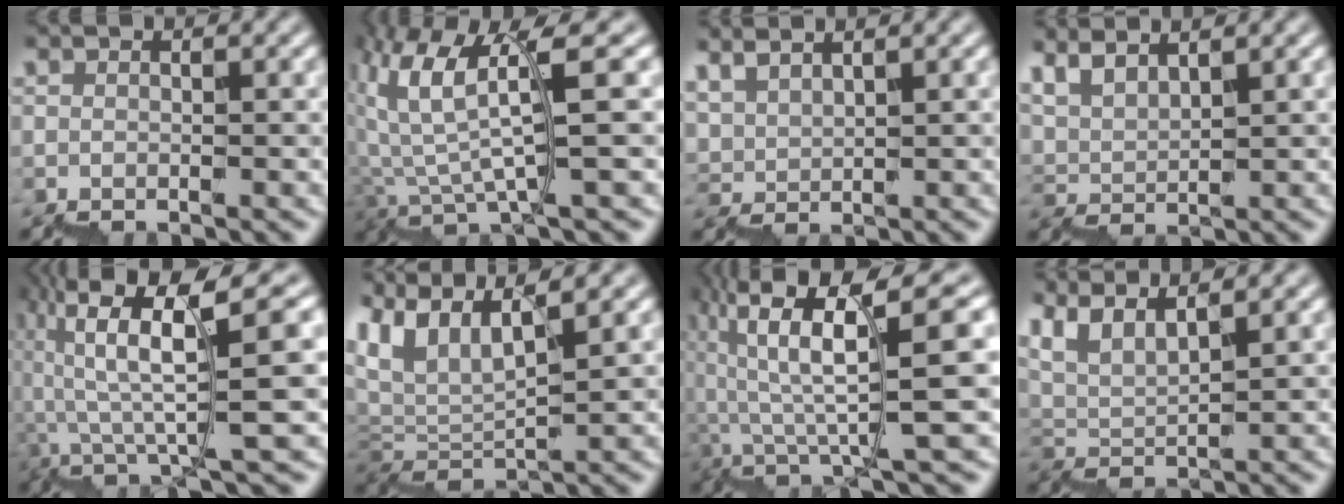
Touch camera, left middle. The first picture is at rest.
{"total": 6.1, "force": [2.8, 0.8, 5.4], "torque": [-0.109, 0.015, 0.048]}
{"total": 2.9, "force": [2.8, 0.6, 0.5], "torque": [-0.006, 0.005, 0.065]}
{"total": 4.0, "force": [4.0, 0.5, 0.4], "torque": [-0.013, 0.008, 0.080]}
{"total": 9.9, "force": [4.6, 1.9, 8.5], "torque": [-0.142, 0.032, 0.082]}
{"total": 6.6, "force": [5.9, 1.2, 2.6], "torque": [-0.072, 0.022, 0.113]}
{"total": 9.8, "force": [3.4, 1.9, 9.0], "torque": [-0.141, 0.038, 0.061]}
{"total": 6.0, "force": [5.6, 0.9, 1.8], "torque": [-0.035, 0.019, 0.104]}